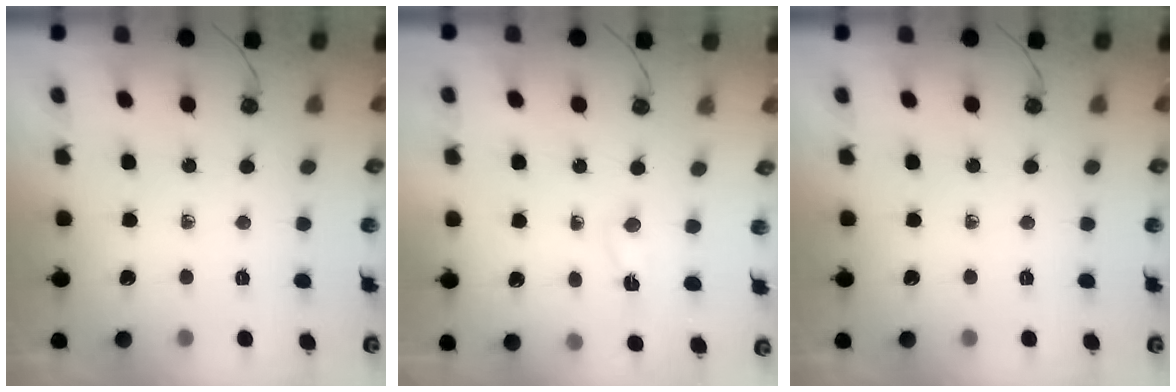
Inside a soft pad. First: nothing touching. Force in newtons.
{"total": 2.4, "press": 2.4, "slide": 0.5}
{"total": 0.0}